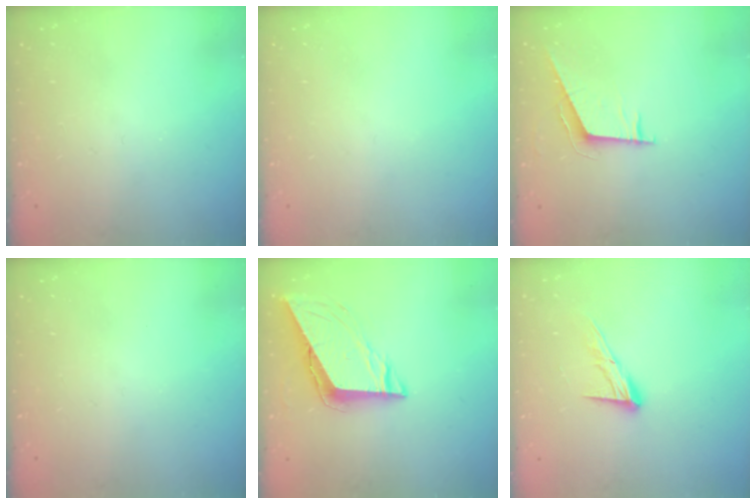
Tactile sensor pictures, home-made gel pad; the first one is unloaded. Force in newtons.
{"total": 0.0}
{"total": 6.3, "press": 6.3, "slide": 0.7}
{"total": 0.0}
{"total": 8.1, "press": 8.1, "slide": 0.3}
{"total": 10.7, "press": 10.6, "slide": 1.3}